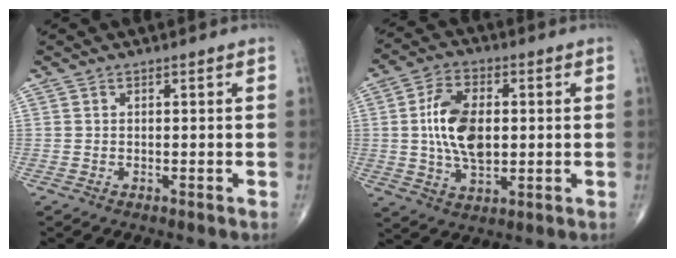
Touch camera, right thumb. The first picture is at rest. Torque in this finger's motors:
{"motor_torque": [1.00, 2.12, 1.33, 0.01, 0.14]}